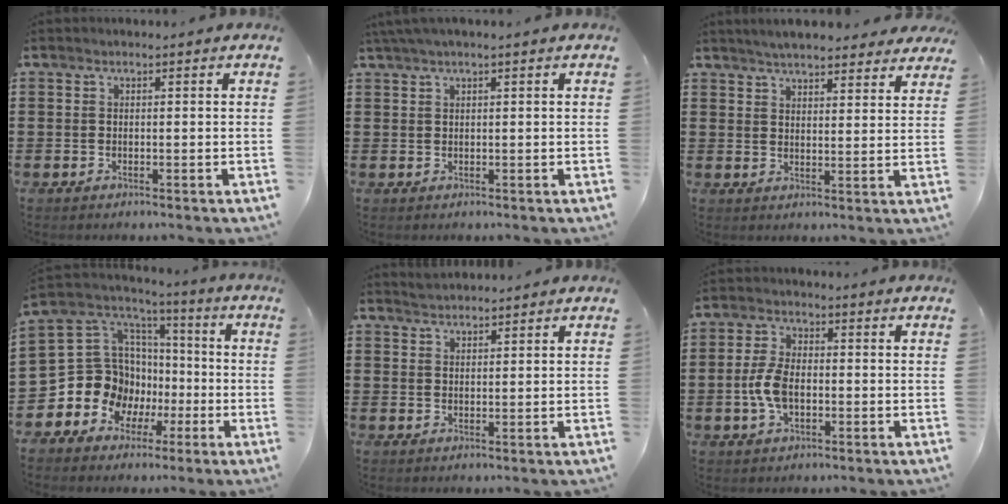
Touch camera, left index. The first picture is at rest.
{"total": 1.3, "force": [0.7, 0.0, 1.1], "torque": [-0.020, -0.002, 0.014]}
{"total": 4.8, "force": [4.6, 0.4, 1.2], "torque": [-0.038, -0.014, 0.085]}
{"total": 11.8, "force": [-2.3, 11.2, 3.1], "torque": [-0.116, -0.027, -0.028]}
{"total": 1.8, "force": [1.8, 0.2, 0.1], "torque": [-0.006, 0.002, 0.036]}
{"total": 5.9, "force": [-1.1, 3.2, 4.9], "torque": [-0.121, -0.003, -0.027]}